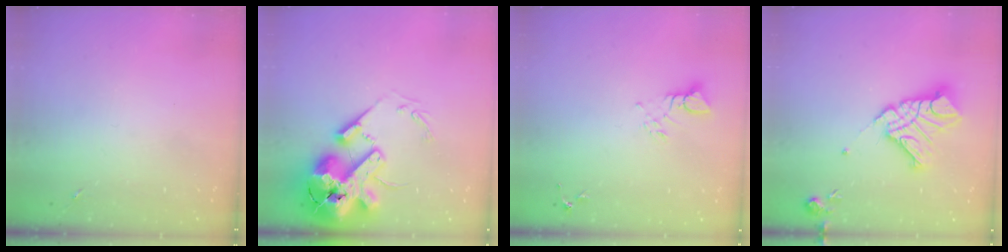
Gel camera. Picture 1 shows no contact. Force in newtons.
{"total": 23.0, "press": 22.7, "slide": 3.8}
{"total": 3.9, "press": 3.9, "slide": 0.5}
{"total": 15.8, "press": 15.7, "slide": 1.9}